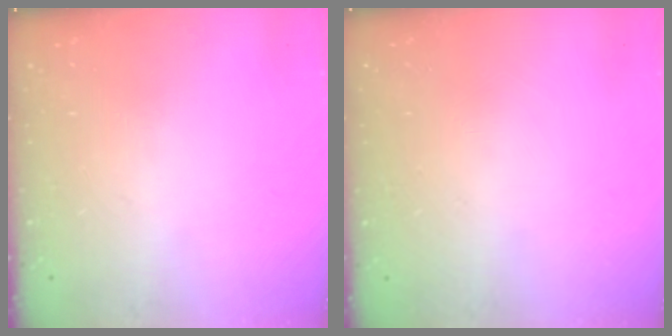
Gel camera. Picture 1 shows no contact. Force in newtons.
{"total": 0.0}